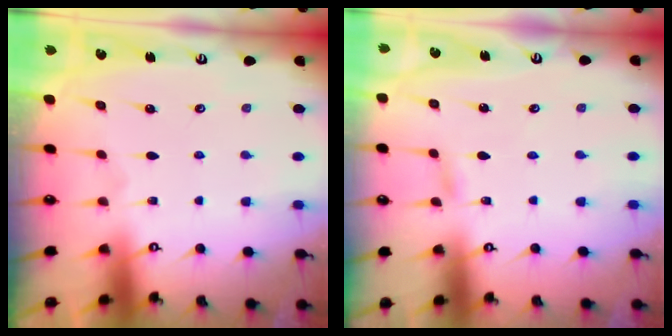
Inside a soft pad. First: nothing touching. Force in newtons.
{"total": 2.7, "press": 2.7, "slide": 0.2}